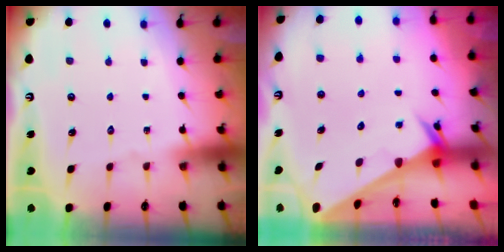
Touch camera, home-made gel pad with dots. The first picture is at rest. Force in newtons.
{"total": 2.5, "press": 2.5, "slide": 0.1}